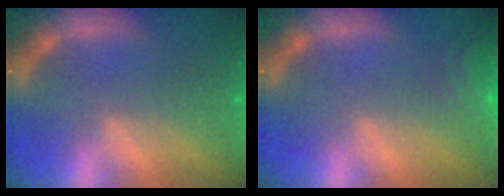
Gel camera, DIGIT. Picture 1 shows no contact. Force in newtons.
{"total": 5.1}